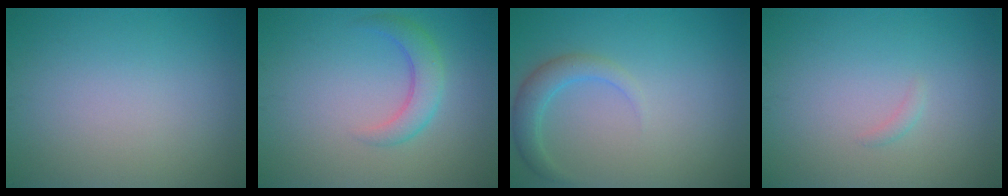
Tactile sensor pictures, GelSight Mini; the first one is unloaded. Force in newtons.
{"total": 2.8, "press": 2.8, "slide": 0.1}
{"total": 2.4, "press": 2.4, "slide": 0.2}
{"total": 0.6, "press": 0.6, "slide": 0.0}